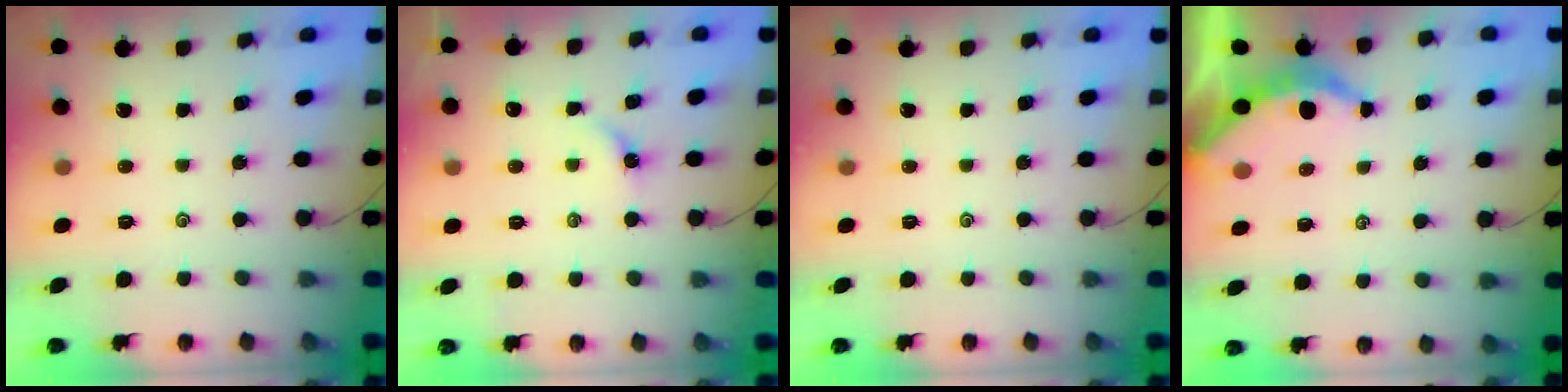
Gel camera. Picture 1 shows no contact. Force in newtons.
{"total": 3.2, "press": 3.2, "slide": 0.5}
{"total": 0.0}
{"total": 3.8, "press": 3.8, "slide": 0.4}